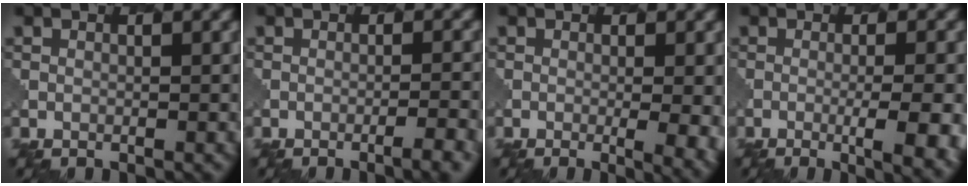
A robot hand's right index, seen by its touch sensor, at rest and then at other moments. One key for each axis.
{"total": 4.1, "fx": -2.5, "fy": 1.0, "fz": 3.1, "tx": -0.025, "ty": 0.017, "tz": -0.037}
{"total": 5.7, "fx": -0.8, "fy": 2.4, "fz": 5.1, "tx": -0.041, "ty": 0.000, "tz": -0.002}
{"total": 6.4, "fx": -2.1, "fy": 2.0, "fz": 5.7, "tx": -0.066, "ty": 0.003, "tz": -0.019}